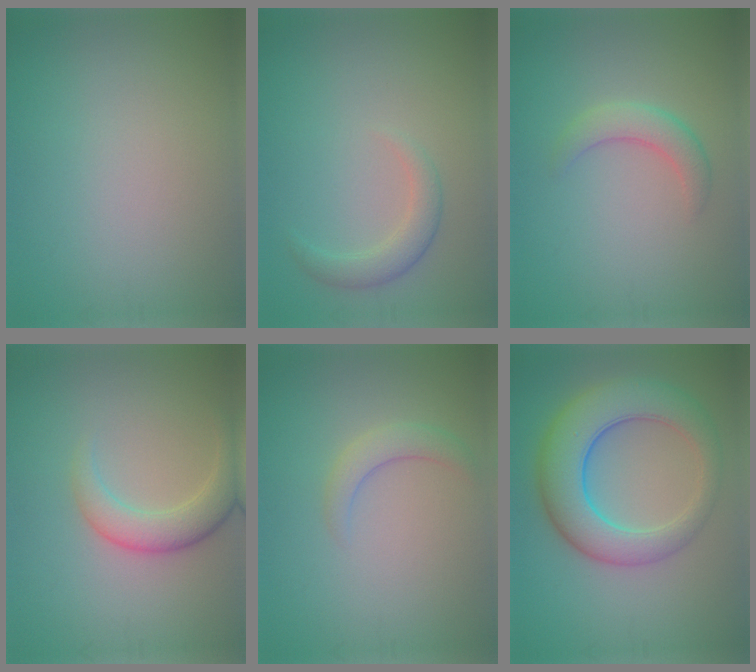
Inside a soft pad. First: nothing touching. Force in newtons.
{"total": 2.2, "press": 2.2, "slide": 0.1}
{"total": 2.6, "press": 2.6, "slide": 0.3}
{"total": 3.6, "press": 3.6, "slide": 0.3}
{"total": 2.1, "press": 2.0, "slide": 0.3}
{"total": 8.2, "press": 8.2, "slide": 0.1}